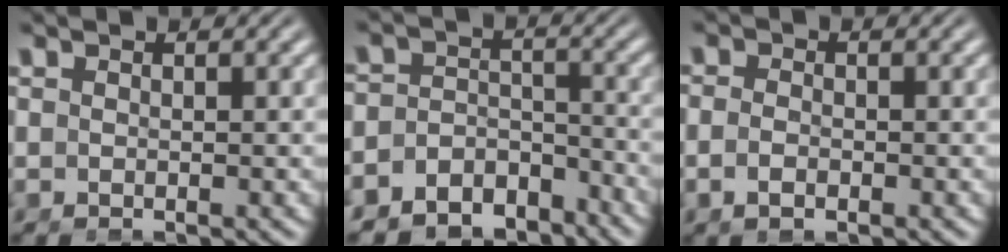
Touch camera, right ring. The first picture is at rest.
{"total": 7.9, "force": [-5.8, 4.7, 2.6], "torque": [-0.046, -0.029, -0.095]}
{"total": 1.4, "force": [-0.9, 0.5, 0.9], "torque": [-0.021, -0.009, -0.014]}